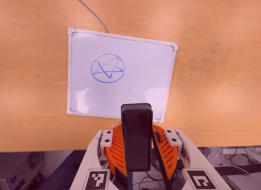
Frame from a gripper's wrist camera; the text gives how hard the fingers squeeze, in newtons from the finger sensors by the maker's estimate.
{"total": 6.2, "left": 5.8, "right": 6.7}